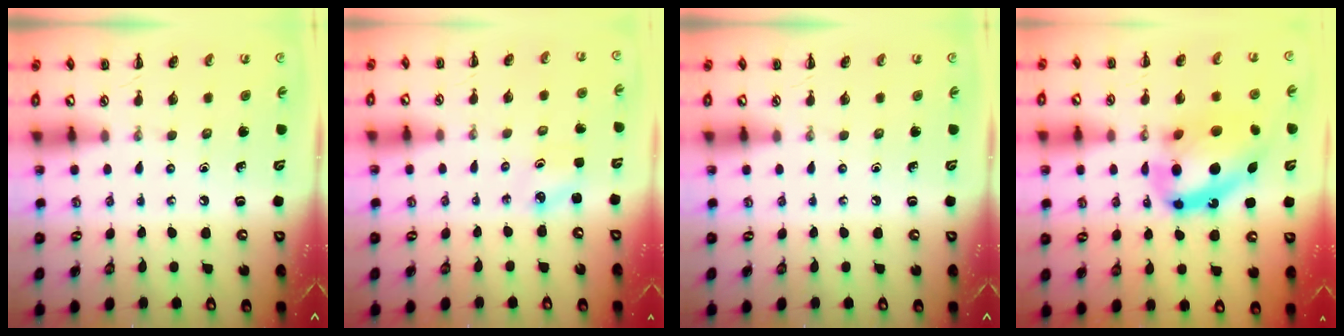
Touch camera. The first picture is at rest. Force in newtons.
{"total": 1.9, "press": 1.8, "slide": 0.5}
{"total": 0.0}
{"total": 16.5, "press": 16.0, "slide": 4.1}